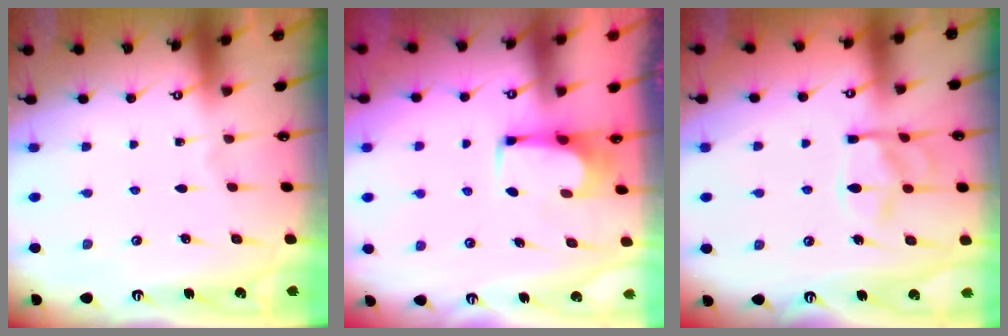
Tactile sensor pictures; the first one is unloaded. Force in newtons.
{"total": 3.5, "press": 3.5, "slide": 0.2}
{"total": 13.6, "press": 13.5, "slide": 1.5}